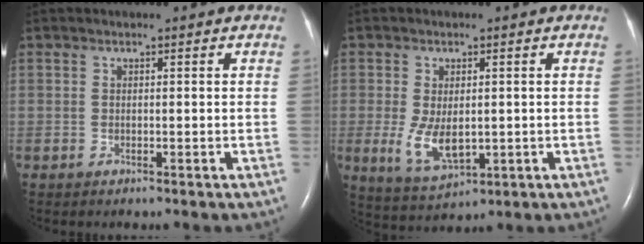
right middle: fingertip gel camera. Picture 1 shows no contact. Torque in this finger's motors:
{"motor_torque": [1.22, -0.37, 0.53, 0.08]}